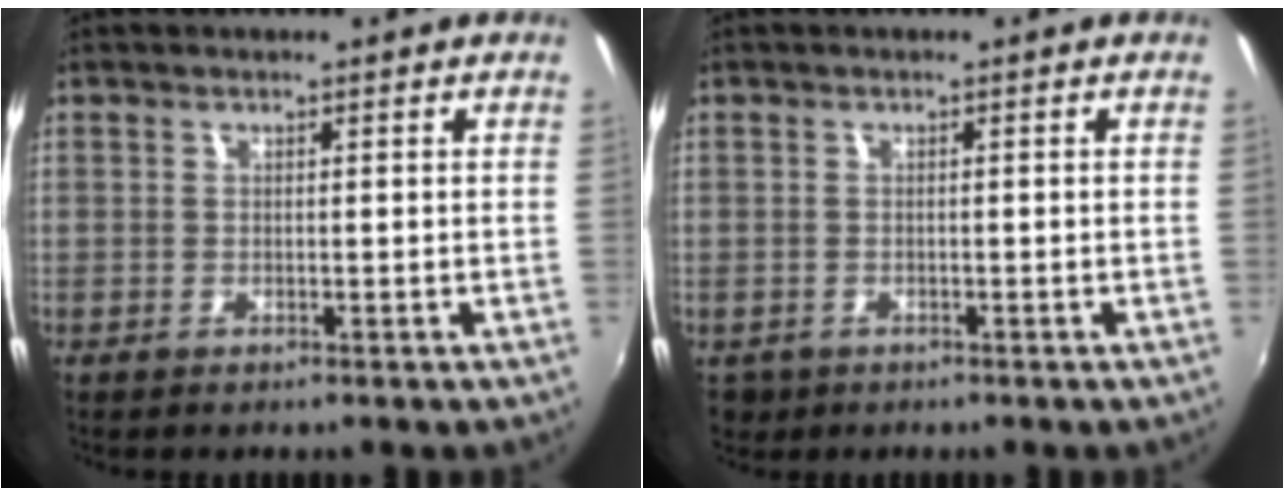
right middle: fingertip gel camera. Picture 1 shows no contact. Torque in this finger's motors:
{"motor_torque": [0.19, -0.28, -0.04, -0.02]}